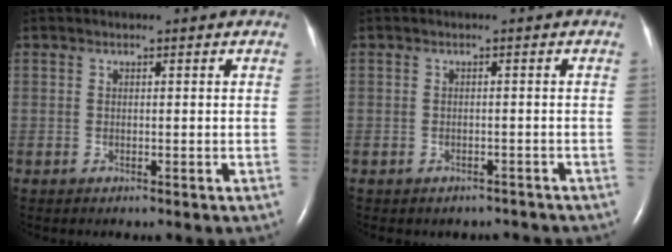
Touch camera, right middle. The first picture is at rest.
{"total": 3.2, "force": [-2.8, 1.6, 0.2], "torque": [-0.006, 0.007, -0.034]}